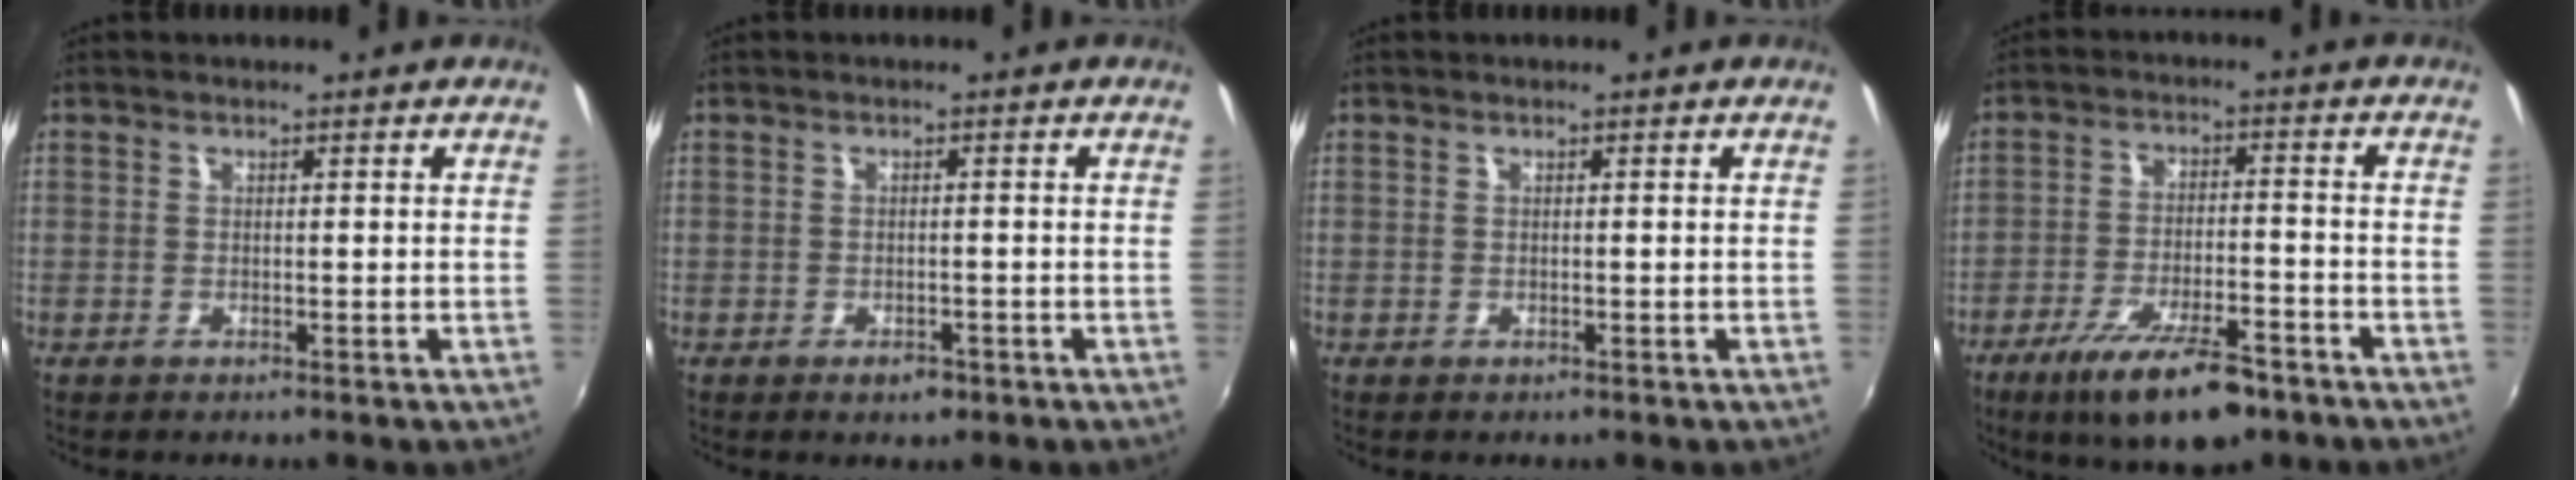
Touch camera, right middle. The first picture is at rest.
{"total": 2.3, "force": [-1.4, 1.5, 1.1], "torque": [-0.019, -0.003, -0.019]}
{"total": 0.0}
{"total": 13.4, "force": [-9.2, 4.0, 8.9], "torque": [-0.178, -0.023, -0.151]}